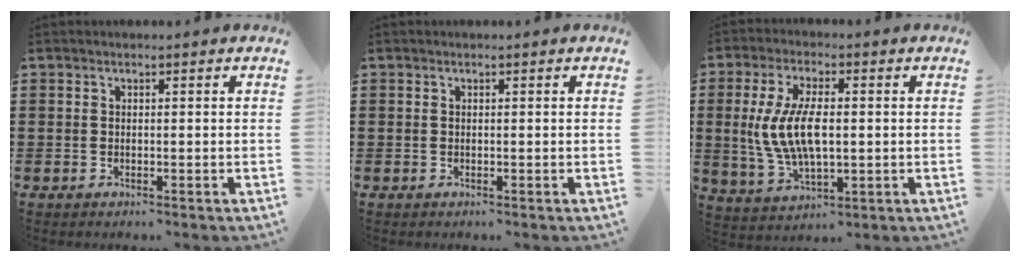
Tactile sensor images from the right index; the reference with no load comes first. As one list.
[{"total": 0.0}, {"total": 9.1, "force": [0.2, 4.0, 8.2], "torque": [-0.187, -0.001, -0.004]}]